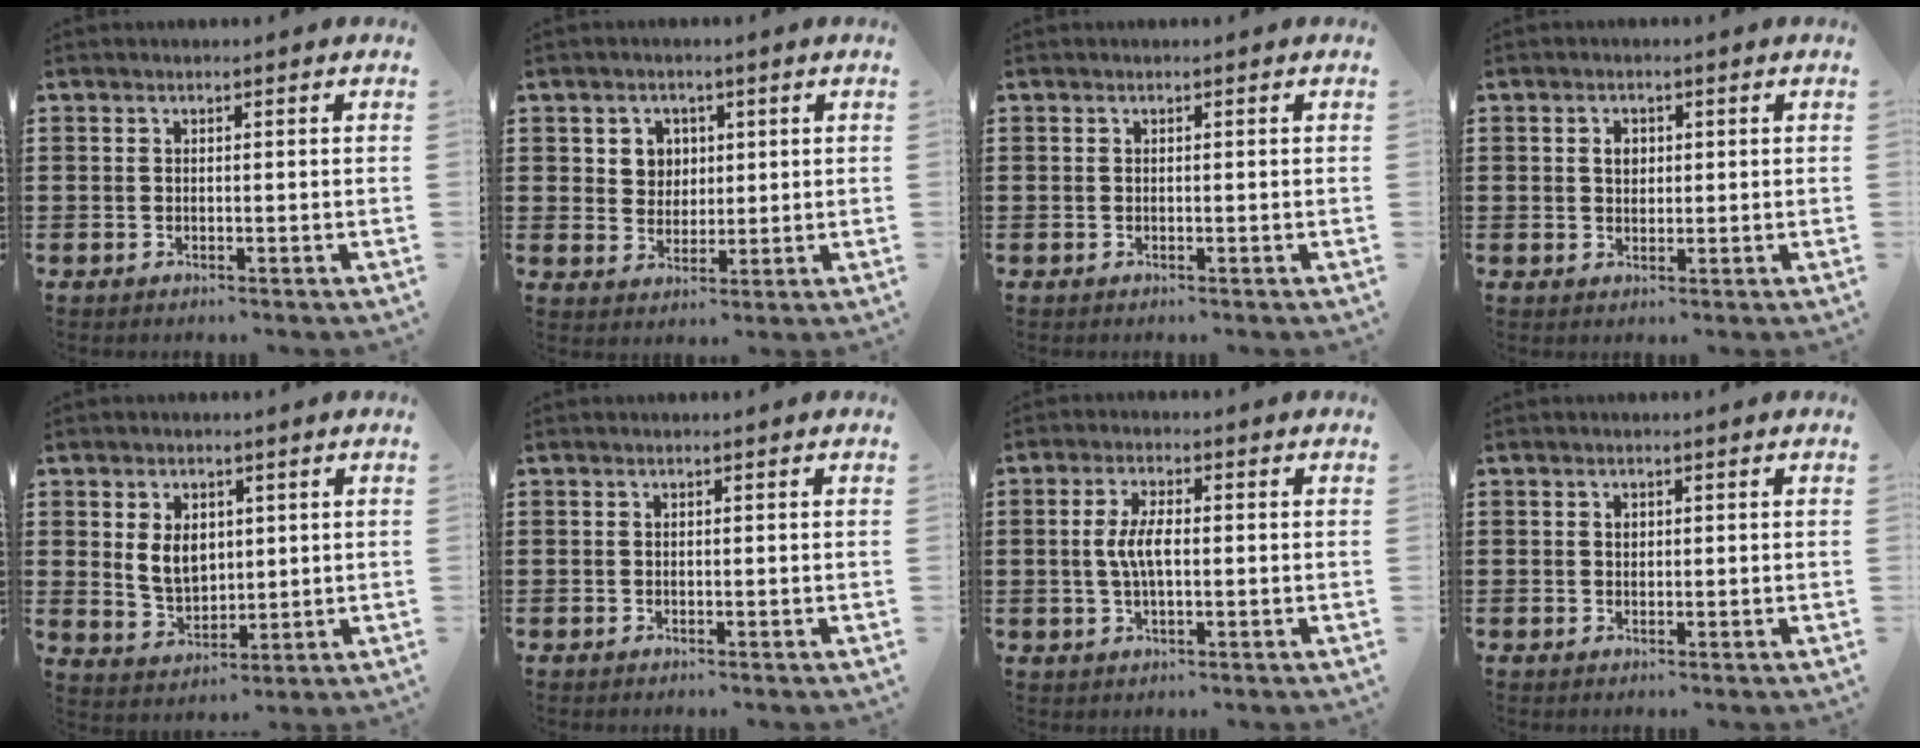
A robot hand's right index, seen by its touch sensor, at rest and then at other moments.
{"total": 3.7, "force": [1.4, 3.4, 0.8], "torque": [-0.032, 0.012, 0.025]}
{"total": 0.0}
{"total": 2.1, "force": [0.5, 1.5, 1.4], "torque": [-0.031, 0.008, 0.009]}
{"total": 5.8, "force": [1.4, 4.1, 3.8], "torque": [-0.077, 0.009, 0.023]}
{"total": 0.0}
{"total": 4.8, "force": [0.0, 1.7, 4.5], "torque": [-0.099, -0.001, -0.007]}
{"total": 0.7, "force": [0.3, 0.5, 0.3], "torque": [-0.008, 0.001, 0.007]}